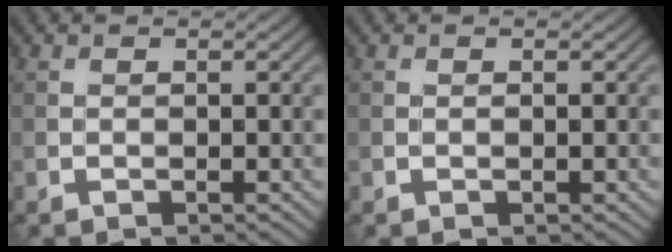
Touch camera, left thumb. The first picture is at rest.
{"total": 0.0}